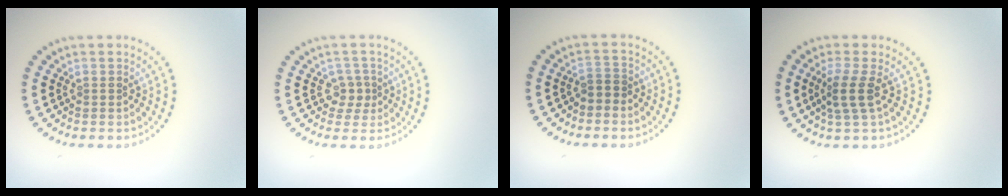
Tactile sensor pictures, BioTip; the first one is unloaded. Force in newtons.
{"total": 1.7, "press": 1.4, "slide": 1.1}
{"total": 1.3, "press": 1.0, "slide": 0.8}
{"total": 2.5, "press": 2.0, "slide": 1.5}